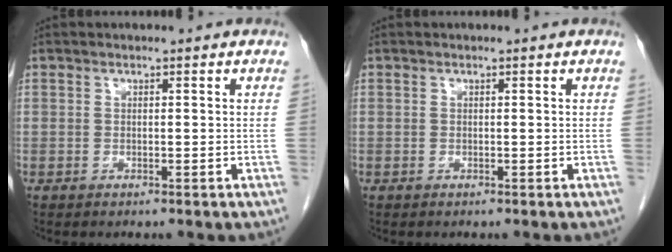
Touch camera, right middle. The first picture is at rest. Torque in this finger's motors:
{"motor_torque": [-0.19, 0.18, 0.00, 0.00]}